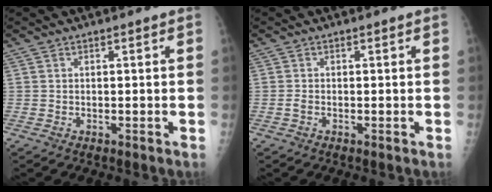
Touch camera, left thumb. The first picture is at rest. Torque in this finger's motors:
{"motor_torque": [-0.11, -0.01, 0.00, 0.03, 0.00]}